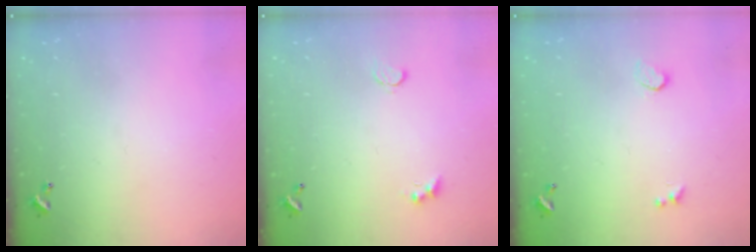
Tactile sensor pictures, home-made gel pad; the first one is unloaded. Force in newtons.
{"total": 2.9, "press": 2.8, "slide": 0.6}
{"total": 1.1, "press": 0.7, "slide": 0.8}